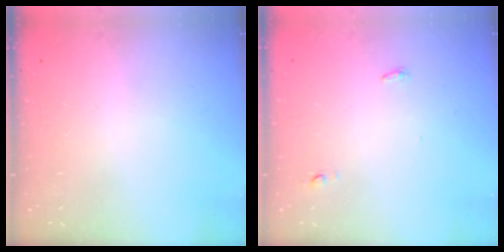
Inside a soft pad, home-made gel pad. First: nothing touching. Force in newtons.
{"total": 7.3, "press": 3.8, "slide": 6.3}